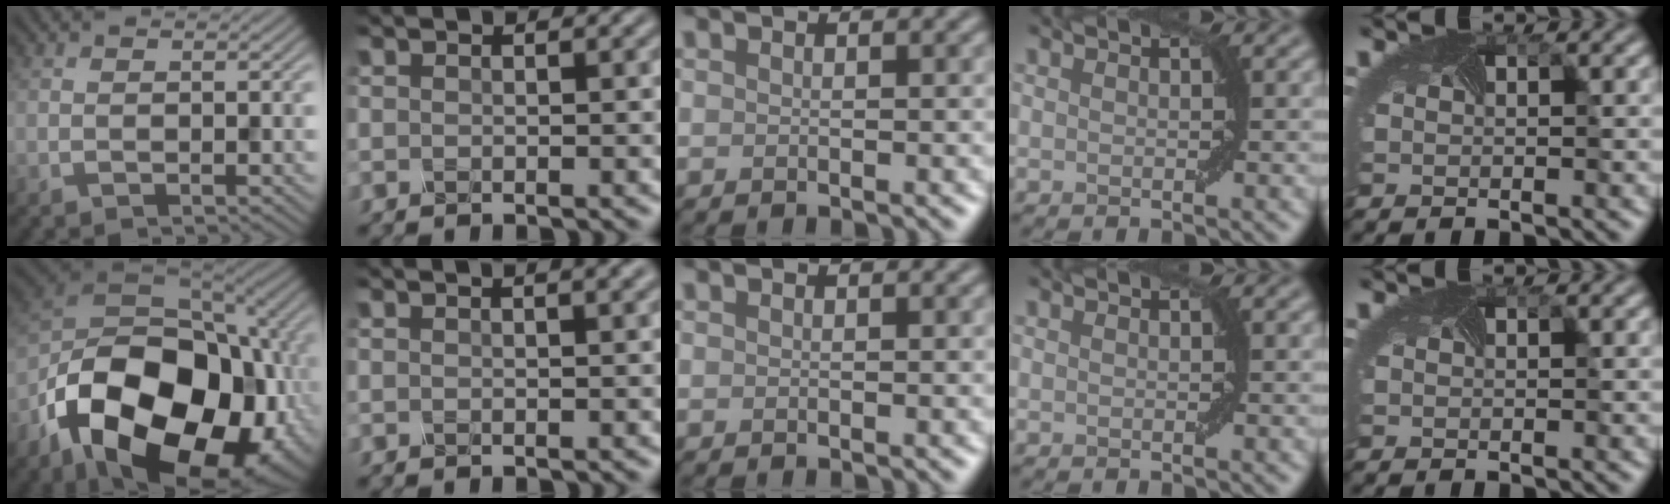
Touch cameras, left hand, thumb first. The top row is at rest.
{"thumb": {"total": 22.1, "force": [-8.7, 14.5, 14.3], "torque": [-0.298, -0.054, -0.118]}, "index": {"total": 2.6, "force": [1.5, 0.9, 1.9], "torque": [-0.008, 0.007, 0.005]}}